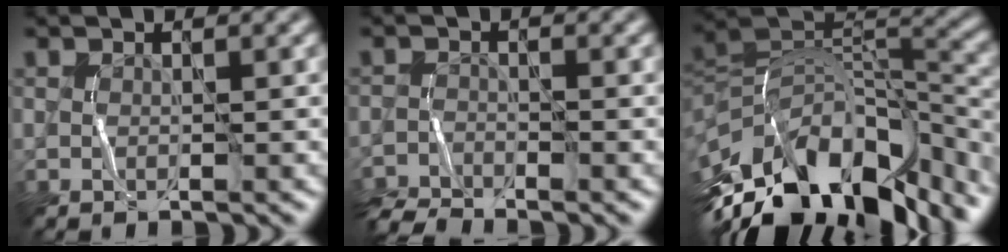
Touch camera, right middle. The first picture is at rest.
{"total": 3.5, "force": [-3.4, 0.2, 0.8], "torque": [-0.026, -0.010, -0.073]}
{"total": 16.3, "force": [-9.2, 8.2, 10.6], "torque": [-0.211, -0.007, -0.147]}